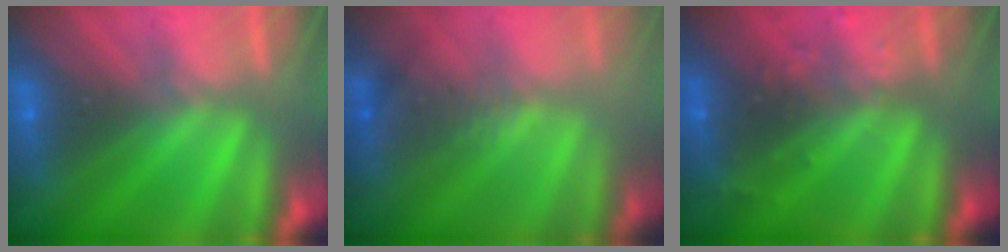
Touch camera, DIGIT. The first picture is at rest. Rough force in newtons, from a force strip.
{"total": 2.5}
{"total": 2.9}